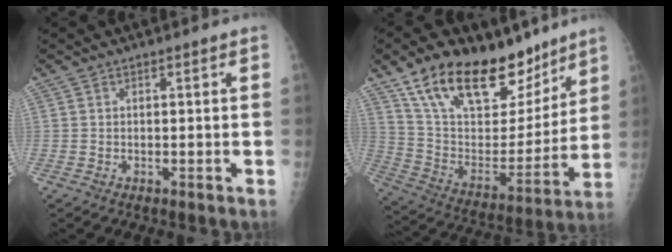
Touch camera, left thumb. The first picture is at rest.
{"total": 25.6, "force": [17.4, 12.5, 14.0], "torque": [-0.190, -0.062, 0.295]}